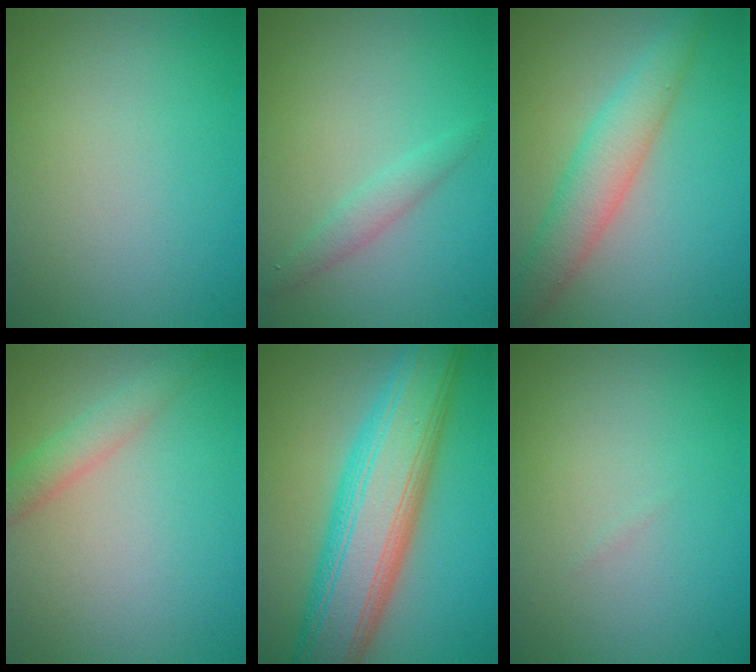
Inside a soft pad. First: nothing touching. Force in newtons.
{"total": 1.6, "press": 1.6, "slide": 0.1}
{"total": 4.2, "press": 4.2, "slide": 0.2}
{"total": 2.4, "press": 2.4, "slide": 0.1}
{"total": 10.4, "press": 10.4, "slide": 0.2}
{"total": 0.0}